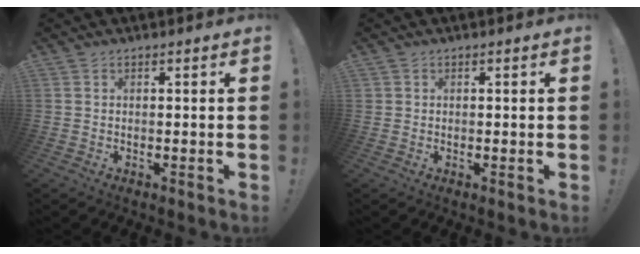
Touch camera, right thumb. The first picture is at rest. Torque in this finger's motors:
{"motor_torque": [0.16, -0.09, -0.15, 0.07, -0.02]}